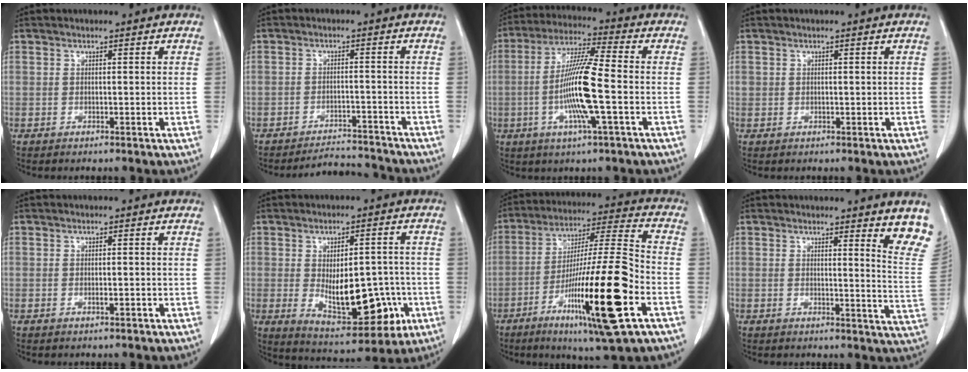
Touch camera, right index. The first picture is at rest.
{"total": 5.4, "force": [-5.3, 0.6, -0.6], "torque": [0.013, 0.010, -0.083]}
{"total": 12.3, "force": [-2.4, 0.2, 12.1], "torque": [-0.235, -0.004, -0.054]}
{"total": 0.6, "force": [0.1, 0.6, 0.3], "torque": [-0.004, 0.005, 0.002]}
{"total": 1.0, "force": [-0.3, 0.1, 0.9], "torque": [-0.016, -0.001, -0.003]}
{"total": 13.4, "force": [-2.6, 5.9, 11.8], "torque": [-0.174, -0.002, -0.020]}
{"total": 21.3, "force": [-8.1, 0.9, 19.7], "torque": [-0.336, -0.026, -0.137]}
{"total": 7.9, "force": [6.2, 0.2, 4.8], "torque": [-0.039, -0.038, 0.045]}